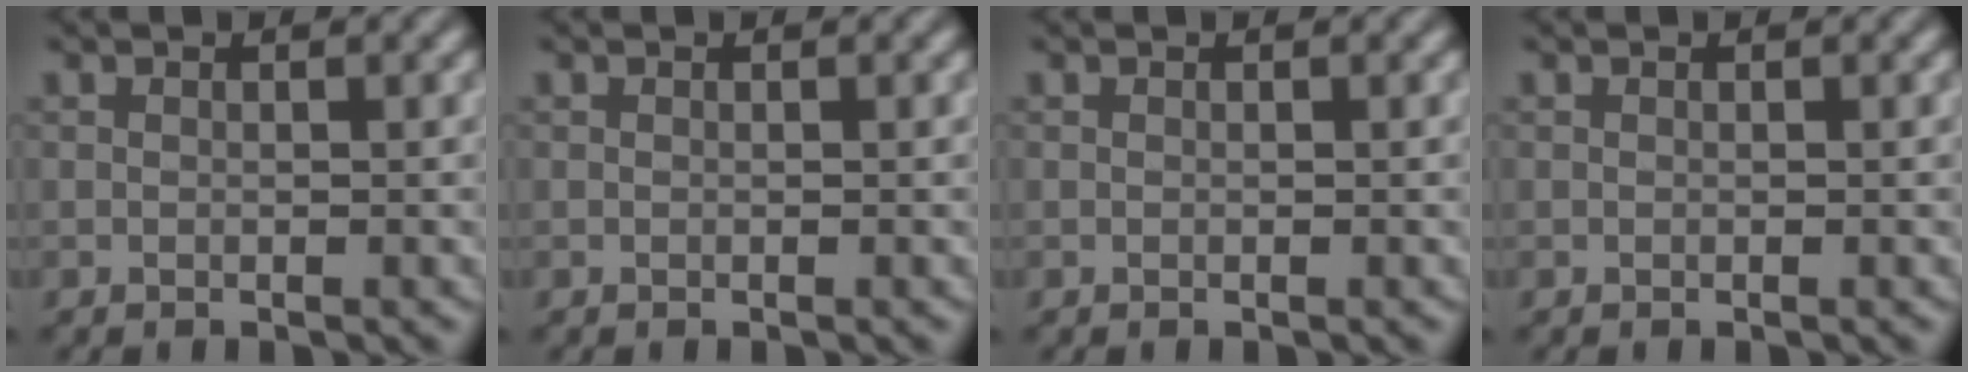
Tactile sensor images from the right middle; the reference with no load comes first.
{"total": 0.0}
{"total": 0.0}
{"total": 0.0}